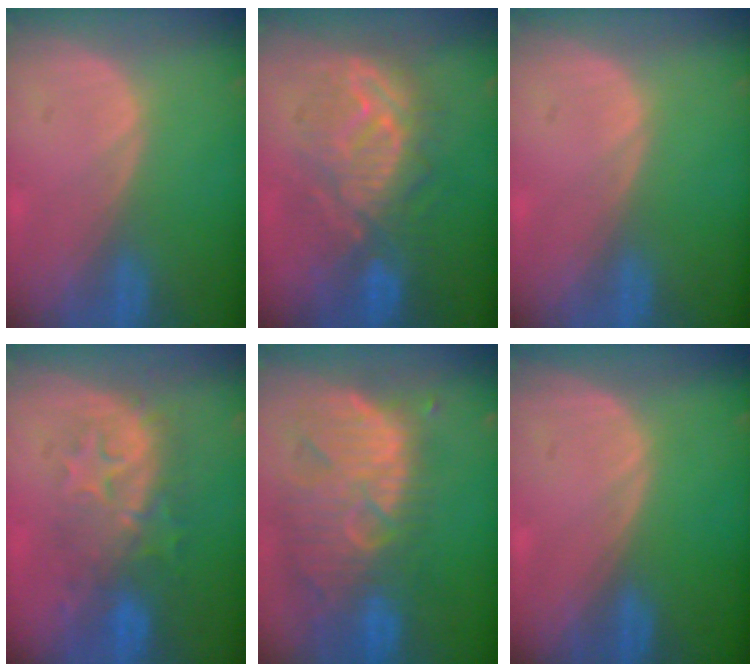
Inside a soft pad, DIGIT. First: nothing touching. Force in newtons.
{"total": 9.4, "press": 9.4, "slide": 0.6}
{"total": 0.0}
{"total": 8.2, "press": 8.2, "slide": 0.8}
{"total": 13.2, "press": 11.4, "slide": 6.6}
{"total": 0.0}